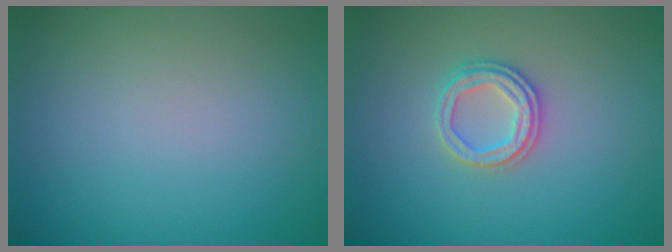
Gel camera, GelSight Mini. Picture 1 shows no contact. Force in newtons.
{"total": 2.5, "press": 2.4, "slide": 0.6}